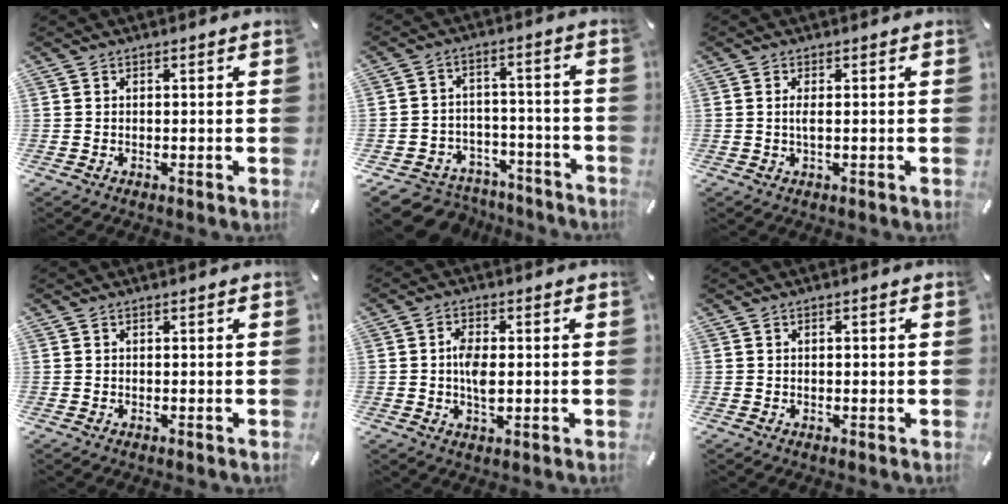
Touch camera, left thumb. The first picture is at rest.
{"total": 6.5, "force": [-4.1, 4.9, 1.4], "torque": [-0.024, 0.026, -0.074]}
{"total": 1.9, "force": [0.0, 0.3, 1.9], "torque": [-0.038, -0.004, 0.000]}
{"total": 0.0}
{"total": 5.2, "force": [-0.1, 2.8, 4.4], "torque": [-0.089, -0.002, -0.007]}
{"total": 0.7, "force": [0.0, 0.4, 0.6], "torque": [-0.012, 0.001, 0.000]}